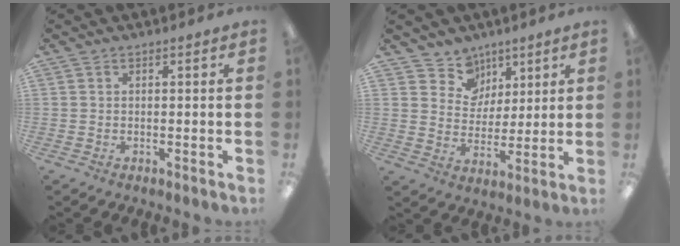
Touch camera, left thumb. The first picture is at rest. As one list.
[{"total": 9.1, "force": [6.1, 6.7, 0.1], "torque": [-0.006, -0.055, 0.117]}]